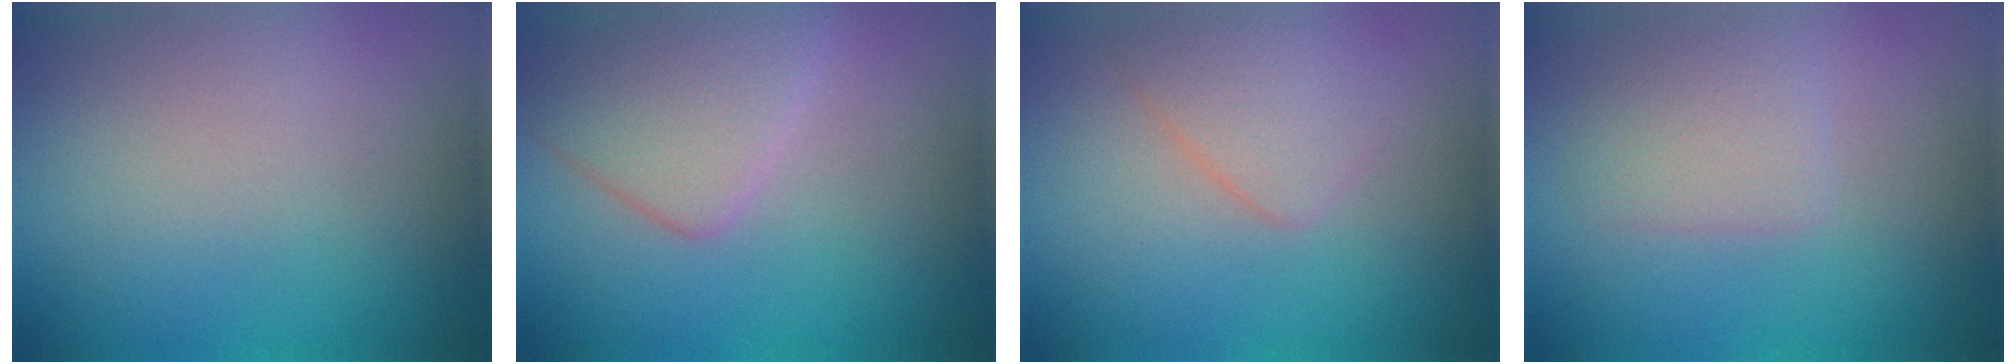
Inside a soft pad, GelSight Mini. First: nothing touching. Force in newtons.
{"total": 4.3, "press": 4.3, "slide": 0.1}
{"total": 2.2, "press": 2.2, "slide": 0.0}
{"total": 2.2, "press": 2.2, "slide": 0.1}